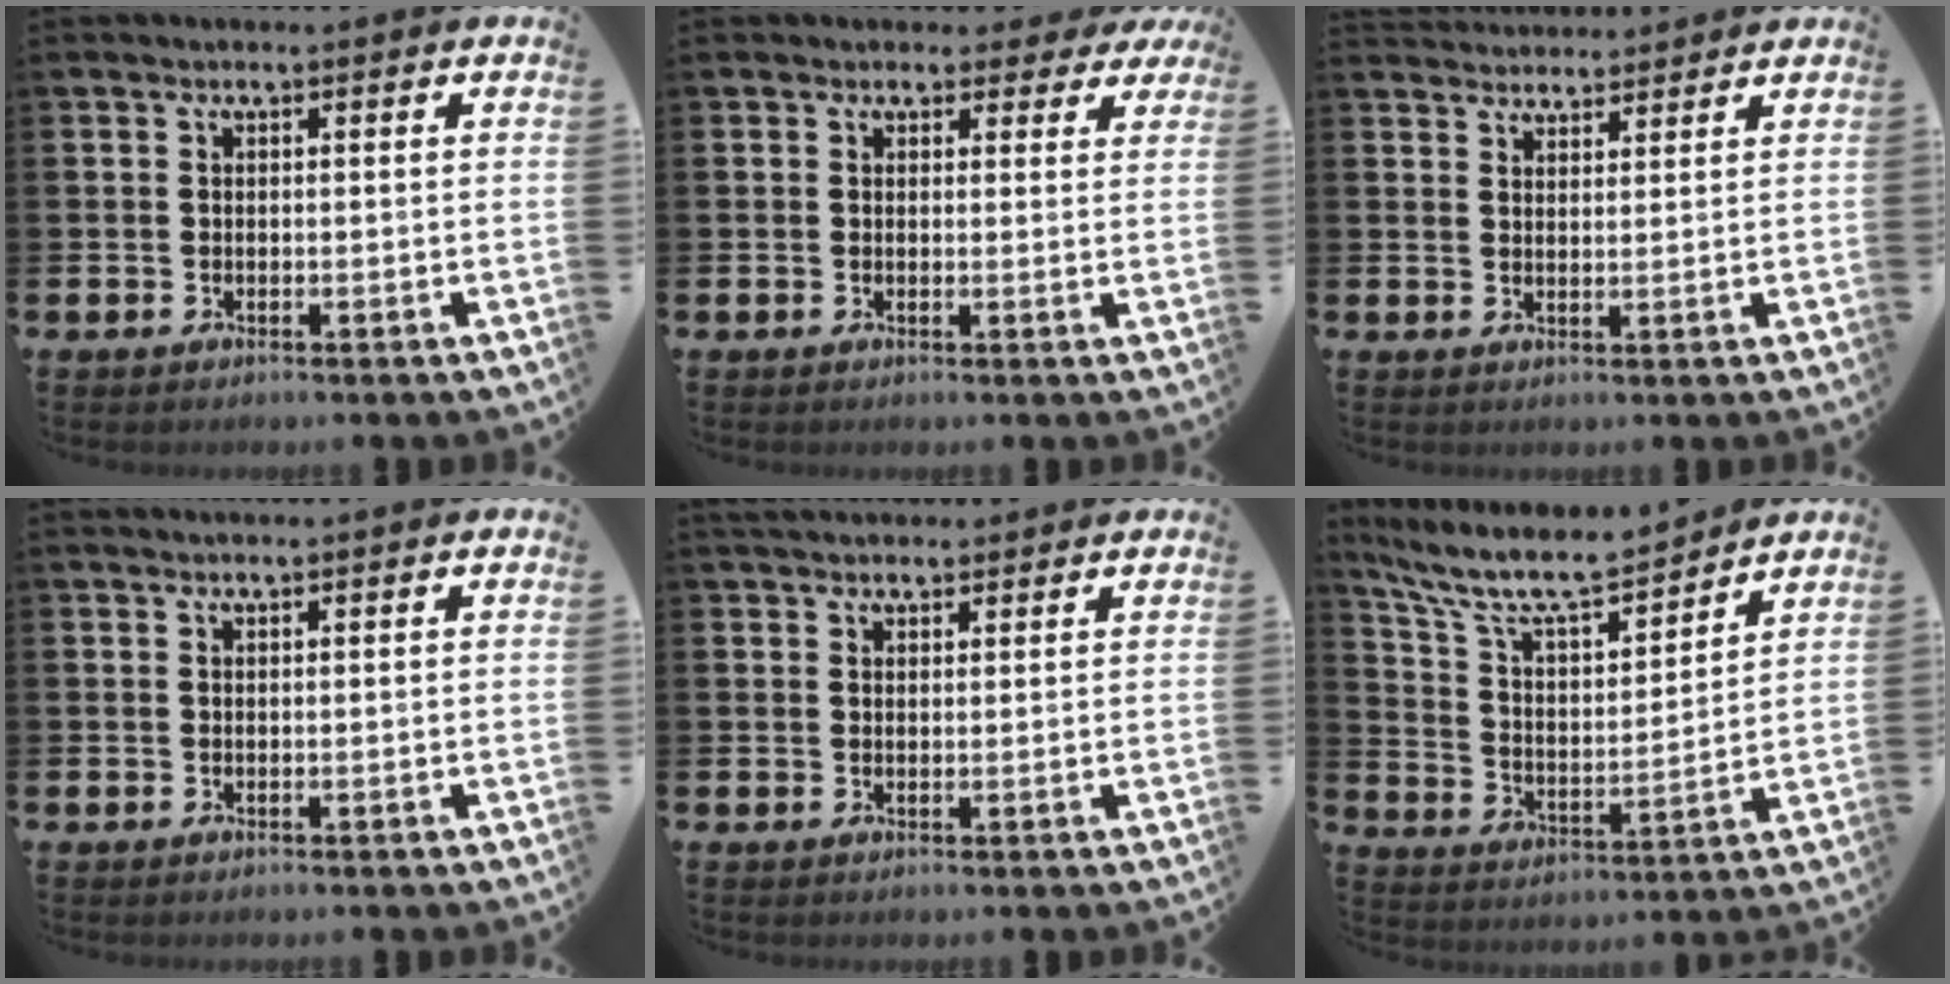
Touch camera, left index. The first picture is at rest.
{"total": 1.8, "force": [1.3, 1.2, 0.2], "torque": [0.011, -0.002, 0.018]}
{"total": 3.2, "force": [3.1, 0.5, -0.2], "torque": [-0.002, -0.015, 0.058]}
{"total": 0.6, "force": [0.5, -0.1, 0.2], "torque": [0.003, -0.002, 0.009]}
{"total": 2.7, "force": [2.5, 0.8, 0.4], "torque": [-0.003, -0.007, 0.044]}
{"total": 9.6, "force": [8.7, 1.8, 3.5], "torque": [-0.107, -0.055, 0.152]}